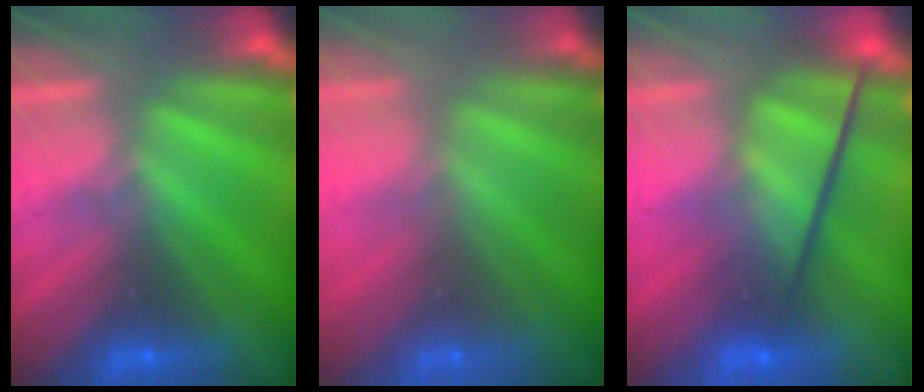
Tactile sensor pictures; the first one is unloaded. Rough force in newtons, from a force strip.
{"total": 9.6}
{"total": 3.7}